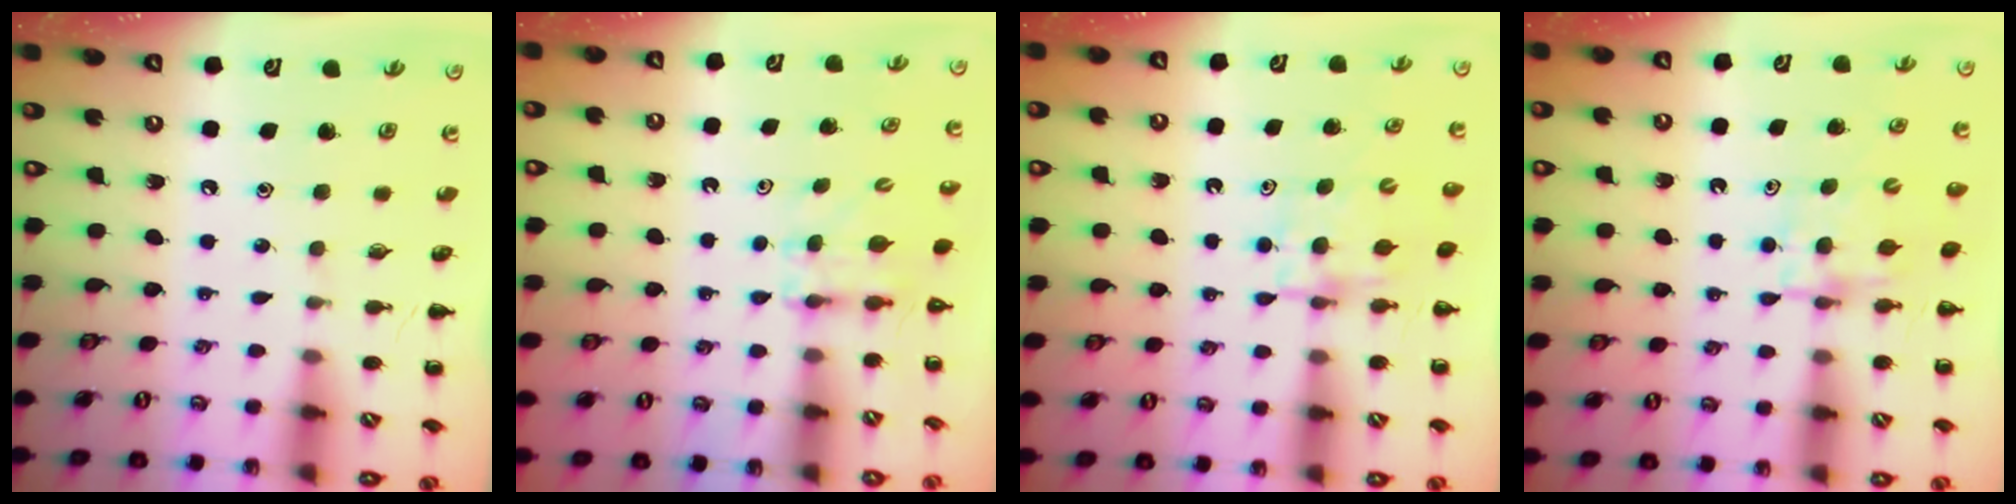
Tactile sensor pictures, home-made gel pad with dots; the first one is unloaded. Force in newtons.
{"total": 3.1, "press": 2.8, "slide": 1.2}
{"total": 5.2, "press": 5.2, "slide": 0.4}
{"total": 5.2, "press": 5.2, "slide": 0.4}